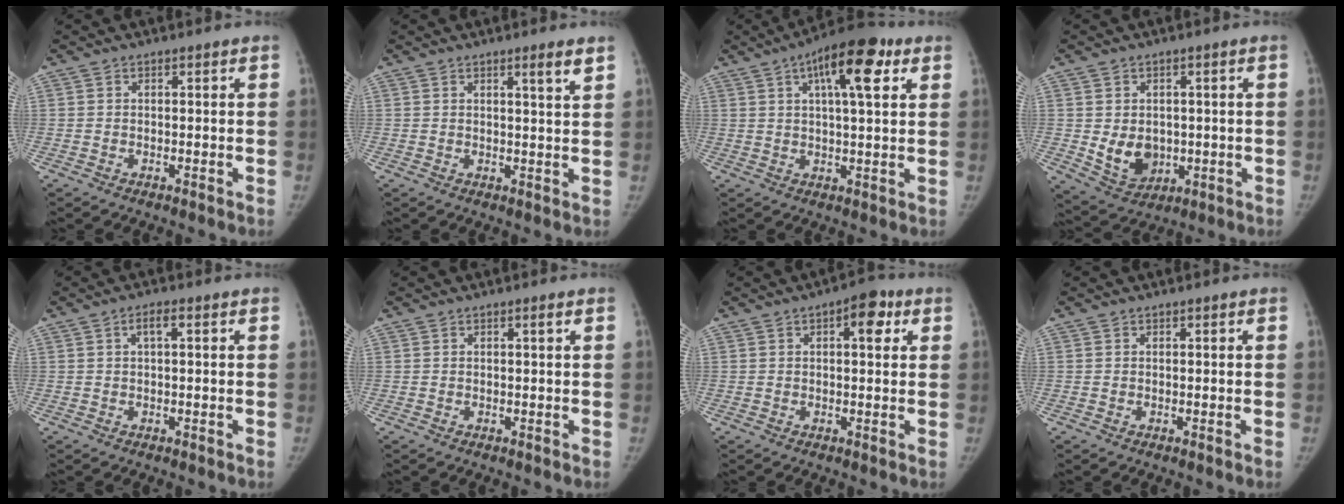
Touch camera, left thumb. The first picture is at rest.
{"total": 3.1, "force": [2.0, -0.1, 2.3], "torque": [-0.034, -0.017, 0.030]}
{"total": 13.3, "force": [5.7, 4.4, 11.1], "torque": [-0.151, 0.002, 0.080]}
{"total": 7.8, "force": [-0.5, 6.3, 4.7], "torque": [-0.049, -0.010, 0.013]}
{"total": 2.2, "force": [0.6, 0.7, 2.0], "torque": [-0.039, 0.008, 0.010]}
{"total": 0.6, "force": [0.2, -0.1, 0.5], "torque": [-0.011, 0.000, 0.004]}
{"total": 5.6, "force": [2.1, 2.6, 4.5], "torque": [-0.043, 0.002, 0.021]}
{"total": 0.0}